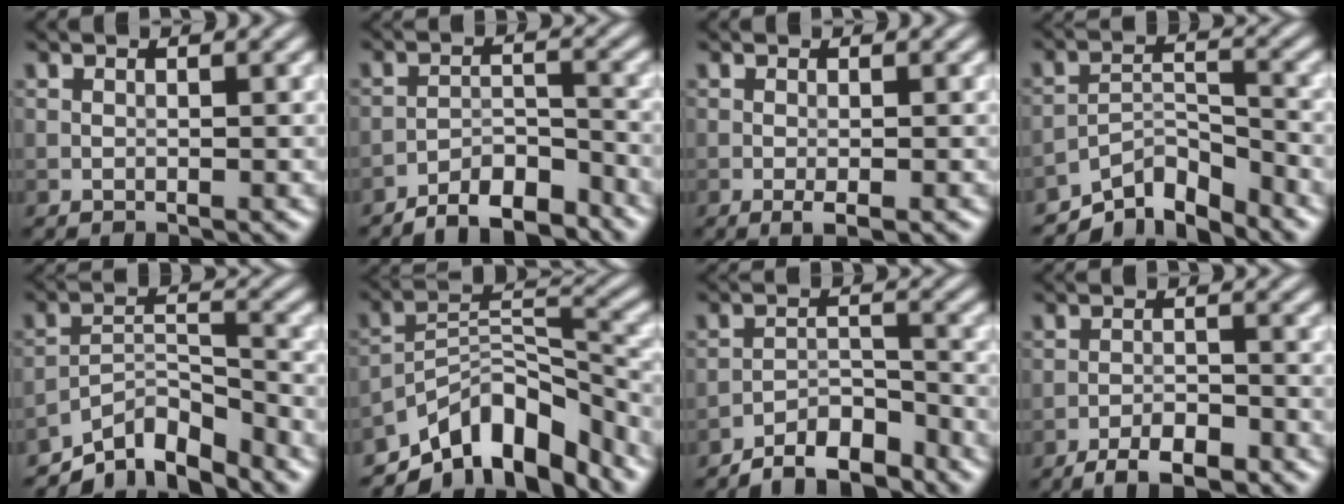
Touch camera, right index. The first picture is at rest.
{"total": 5.2, "force": [-4.7, 1.2, 2.0], "torque": [-0.028, 0.006, -0.085]}
{"total": 1.3, "force": [-0.5, 0.2, 1.2], "torque": [-0.021, -0.004, -0.009]}
{"total": 5.6, "force": [-4.8, 1.7, 2.3], "torque": [-0.026, 0.001, -0.090]}
{"total": 6.3, "force": [-5.3, 1.8, 2.7], "torque": [-0.034, -0.001, -0.100]}
{"total": 9.8, "force": [-7.4, 3.9, 5.2], "torque": [-0.070, 0.002, -0.141]}
{"total": 4.7, "force": [-4.3, 1.1, 1.7], "torque": [-0.022, 0.007, -0.080]}
{"total": 4.0, "force": [-3.1, 1.2, 2.2], "torque": [-0.035, 0.004, -0.055]}